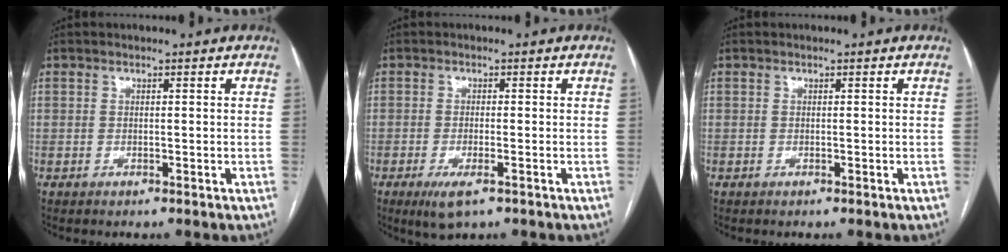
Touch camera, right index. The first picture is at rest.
{"total": 4.3, "force": [-2.3, 1.1, 3.4], "torque": [-0.067, -0.009, -0.035]}
{"total": 0.0}